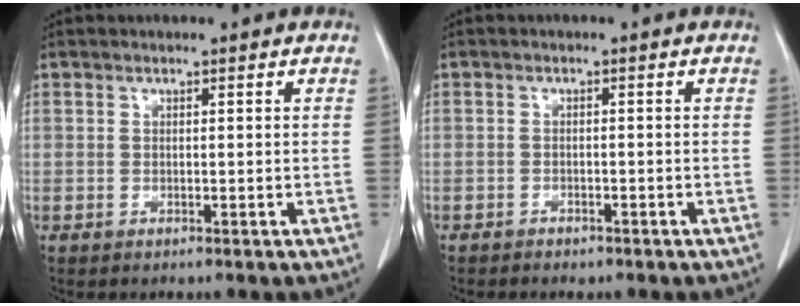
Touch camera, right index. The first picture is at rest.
{"total": 1.8, "force": [-1.4, 1.0, 0.4], "torque": [-0.008, 0.003, -0.018]}